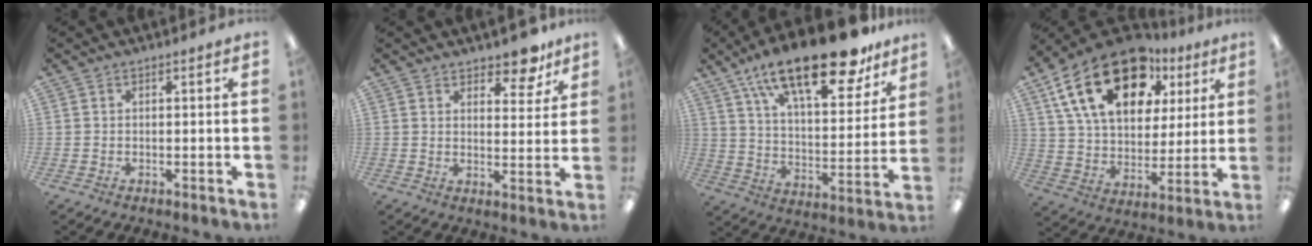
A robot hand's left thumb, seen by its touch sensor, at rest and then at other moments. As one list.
[{"total": 7.2, "force": [6.0, 2.6, 3.0], "torque": [-0.027, -0.038, 0.102]}, {"total": 23.5, "force": [16.6, 8.1, 14.6], "torque": [-0.226, -0.101, 0.277]}, {"total": 22.9, "force": [11.9, 13.5, 14.1], "torque": [-0.250, -0.044, 0.212]}]